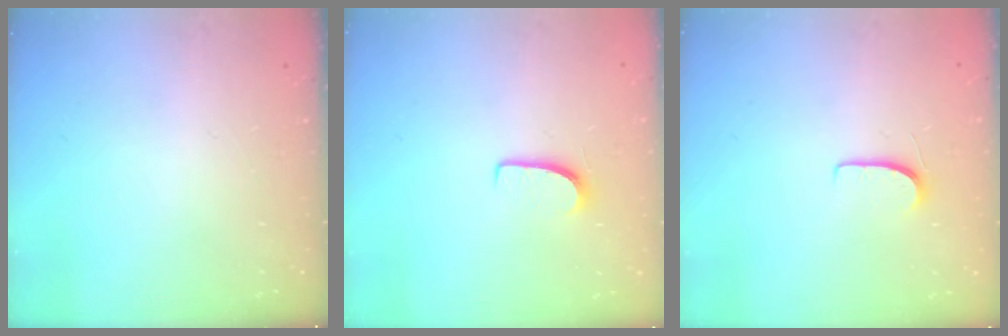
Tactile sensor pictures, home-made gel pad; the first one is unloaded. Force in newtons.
{"total": 5.9, "press": 5.9, "slide": 0.4}
{"total": 5.4, "press": 5.3, "slide": 0.5}